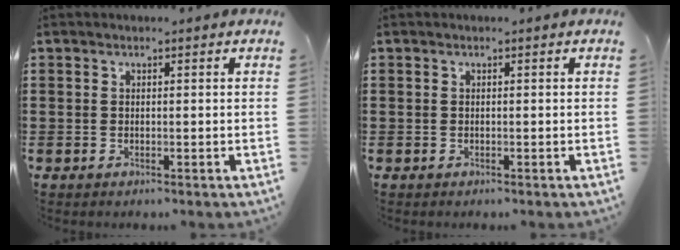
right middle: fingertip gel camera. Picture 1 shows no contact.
{"total": 0.0}